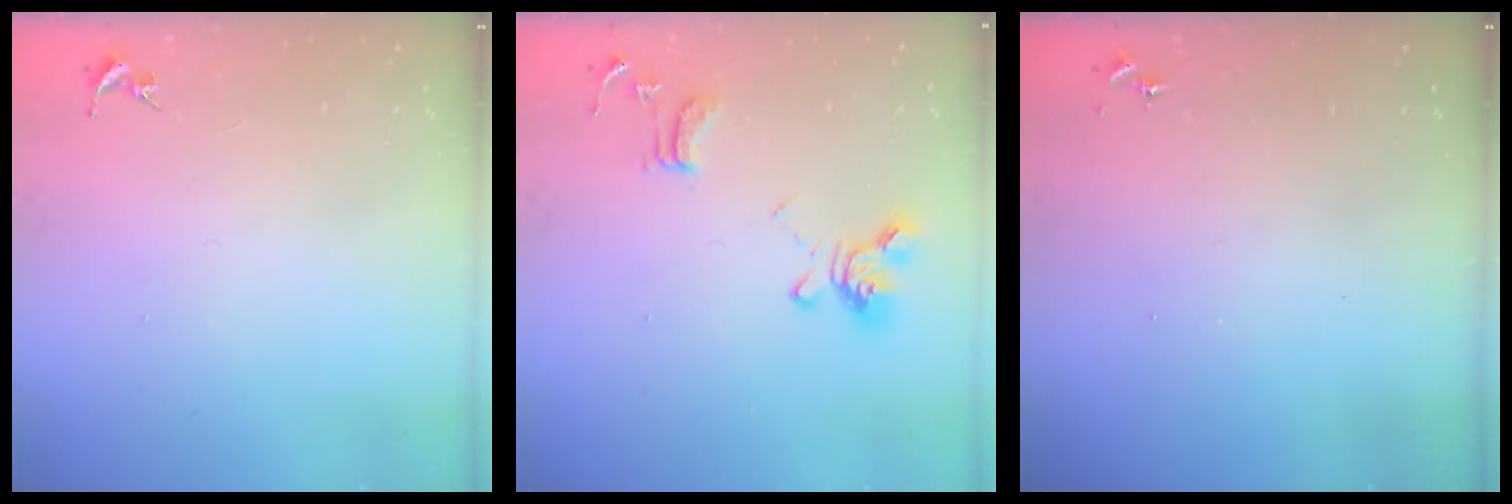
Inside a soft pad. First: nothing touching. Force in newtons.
{"total": 14.3, "press": 14.2, "slide": 1.5}
{"total": 0.0}